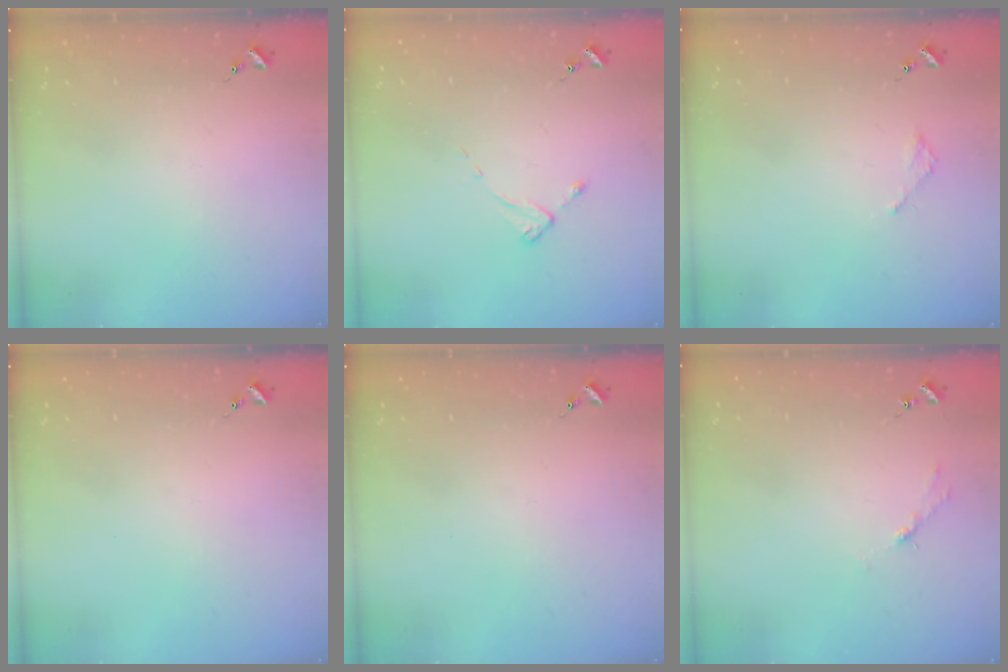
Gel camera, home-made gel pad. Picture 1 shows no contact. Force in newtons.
{"total": 2.6, "press": 2.6, "slide": 0.2}
{"total": 2.1, "press": 2.1, "slide": 0.2}
{"total": 0.0}
{"total": 0.0}
{"total": 2.7, "press": 2.7, "slide": 0.4}